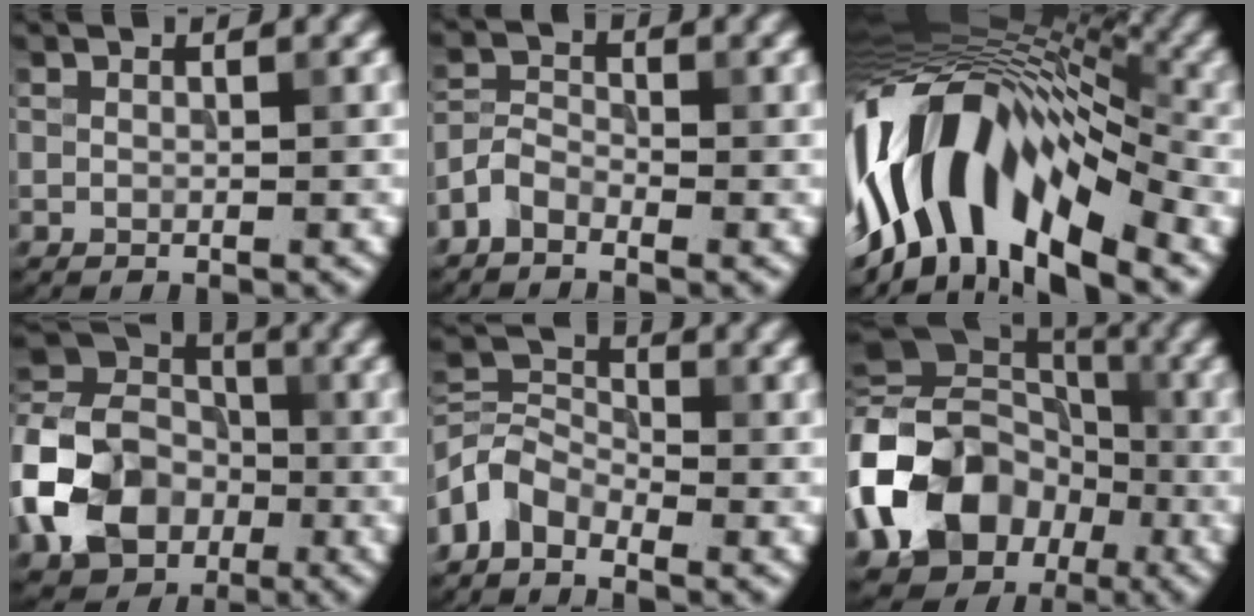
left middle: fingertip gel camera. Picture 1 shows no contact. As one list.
[{"total": 2.4, "force": [-1.8, 1.1, 0.9], "torque": [-0.021, 0.007, -0.049]}, {"total": 15.1, "force": [-3.4, 7.3, 12.7], "torque": [-0.219, 0.029, -0.072]}, {"total": 10.3, "force": [-3.3, 8.0, 5.6], "torque": [-0.125, 0.003, -0.081]}, {"total": 3.8, "force": [-2.7, 2.2, 1.6], "torque": [-0.037, 0.009, -0.070]}, {"total": 16.7, "force": [-5.0, 13.1, 9.1], "torque": [-0.213, -0.001, -0.101]}]